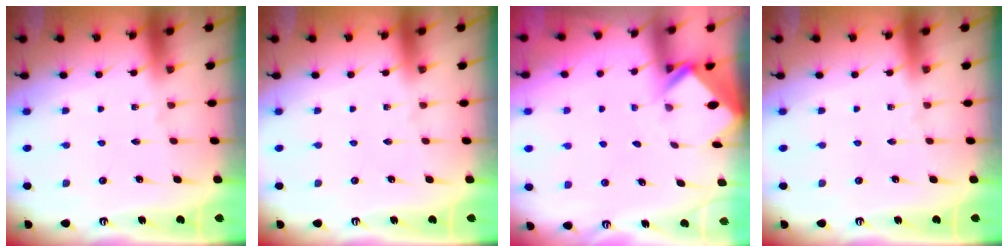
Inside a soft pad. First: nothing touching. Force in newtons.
{"total": 0.0}
{"total": 2.6, "press": 2.6, "slide": 0.2}
{"total": 0.0}